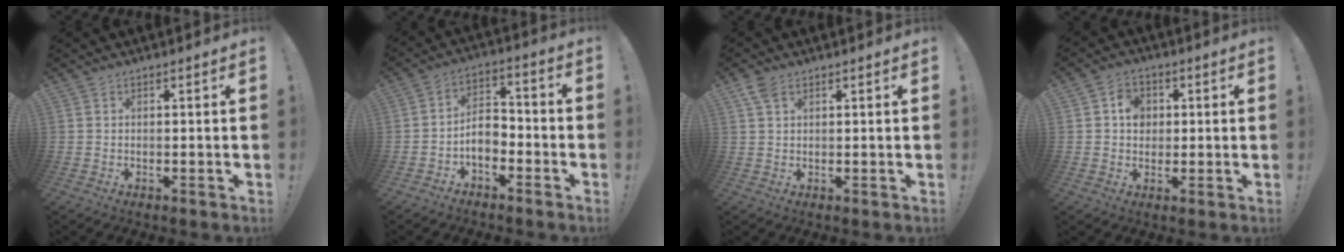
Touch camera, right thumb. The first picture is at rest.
{"total": 6.8, "force": [-3.2, 4.6, 3.8], "torque": [-0.068, 0.011, -0.058]}
{"total": 3.8, "force": [2.0, 2.1, 2.4], "torque": [-0.047, 0.000, 0.039]}
{"total": 5.6, "force": [1.0, 5.0, 2.3], "torque": [-0.023, 0.002, 0.014]}